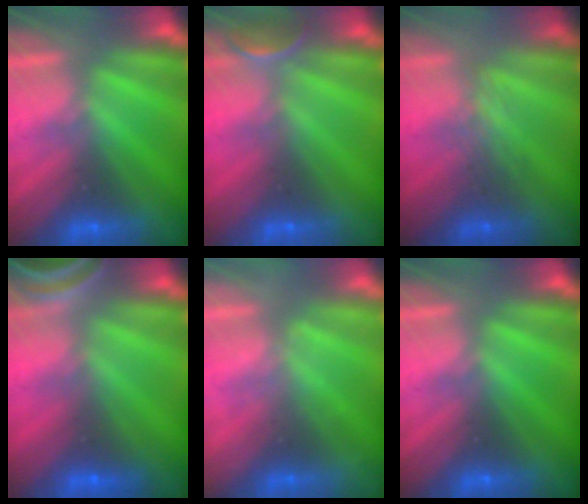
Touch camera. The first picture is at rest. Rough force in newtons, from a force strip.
{"total": 2.5}
{"total": 2.4}
{"total": 7.4}
{"total": 2.1}
{"total": 0.0}